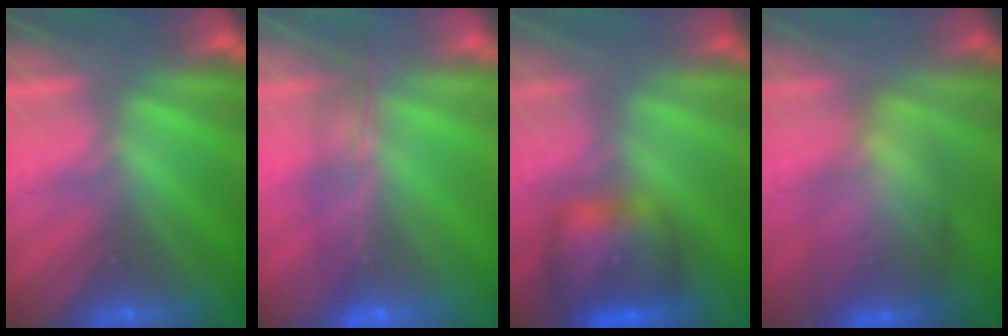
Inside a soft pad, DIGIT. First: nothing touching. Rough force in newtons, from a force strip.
{"total": 7.6}
{"total": 9.2}
{"total": 3.5}